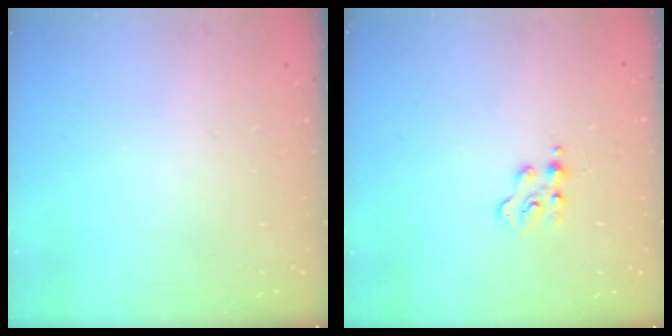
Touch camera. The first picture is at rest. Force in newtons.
{"total": 2.4, "press": 2.4, "slide": 0.3}